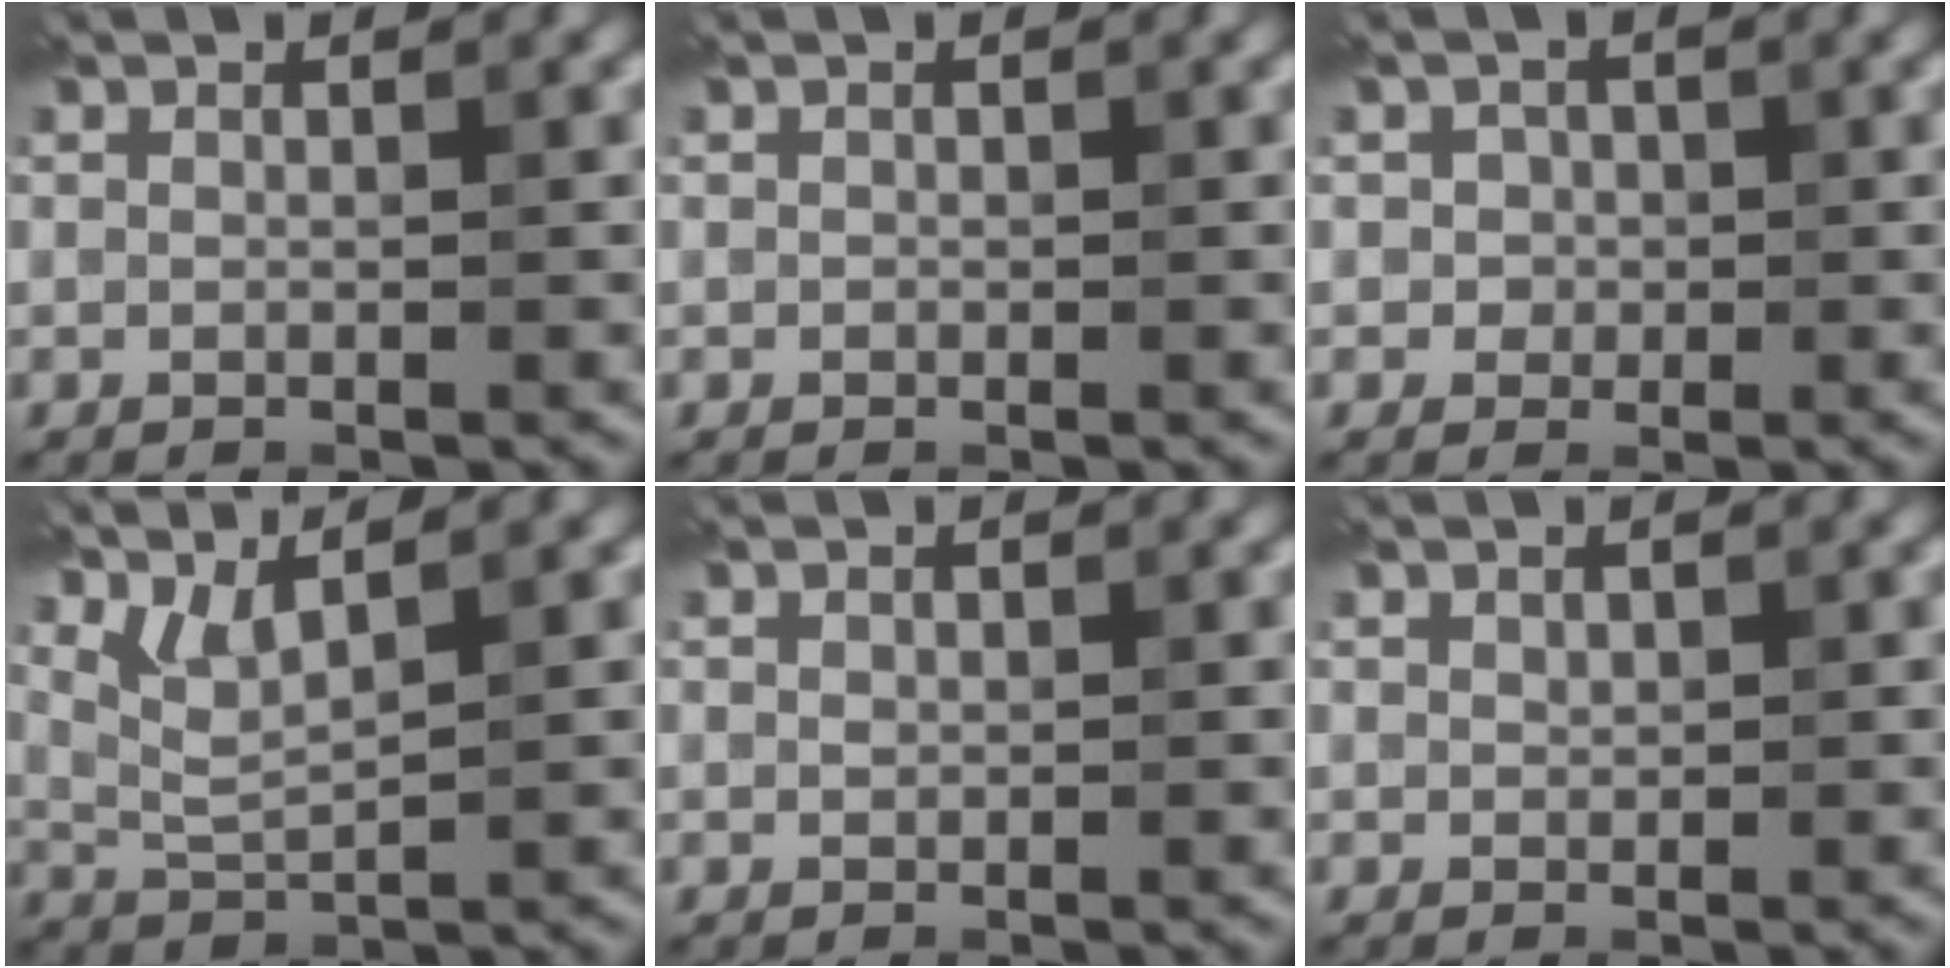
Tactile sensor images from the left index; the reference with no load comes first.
{"total": 0.0}
{"total": 1.3, "force": [0.1, 1.3, -0.1], "torque": [0.015, 0.005, -0.007]}
{"total": 3.0, "force": [2.4, 0.4, 1.8], "torque": [-0.043, 0.005, 0.056]}
{"total": 0.5, "force": [0.3, 0.4, 0.0], "torque": [0.001, 0.004, 0.004]}
{"total": 0.5, "force": [0.4, 0.4, 0.0], "torque": [0.000, 0.005, 0.006]}